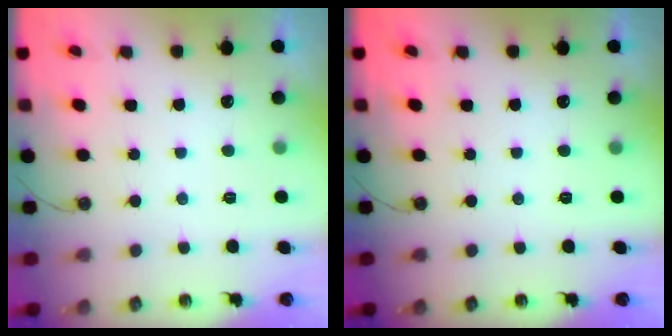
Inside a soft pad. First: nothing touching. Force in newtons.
{"total": 0.0}